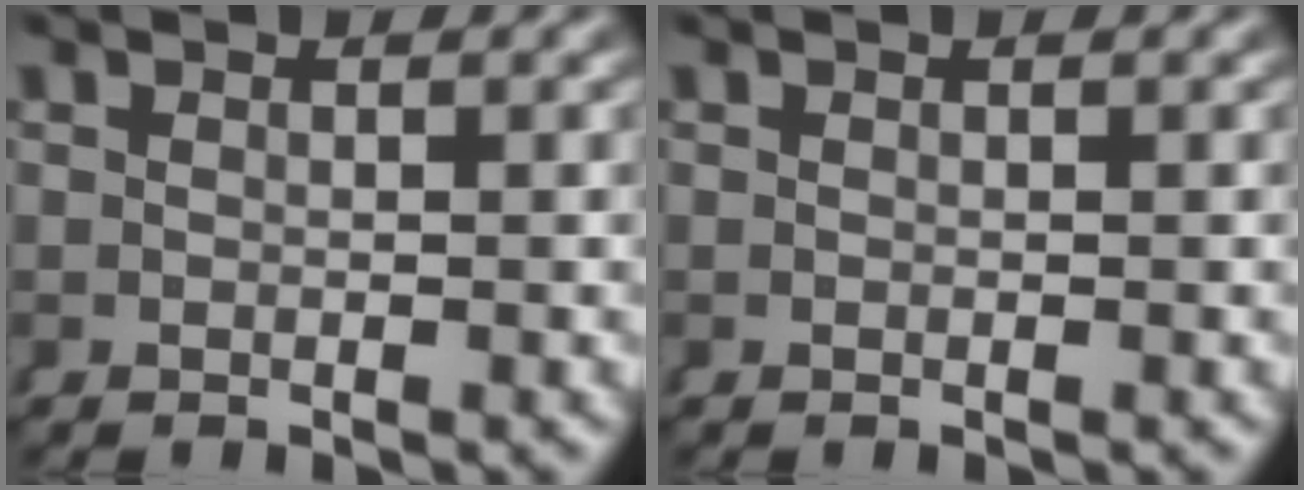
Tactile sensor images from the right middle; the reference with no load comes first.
{"total": 0.0}